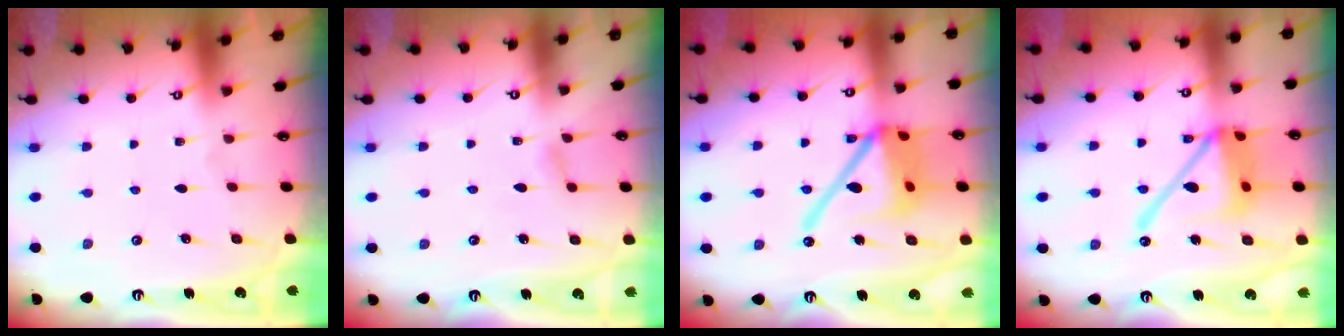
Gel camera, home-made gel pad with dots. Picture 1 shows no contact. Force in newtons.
{"total": 4.3, "press": 4.3, "slide": 0.3}
{"total": 17.6, "press": 17.4, "slide": 2.5}
{"total": 16.9, "press": 16.8, "slide": 1.7}